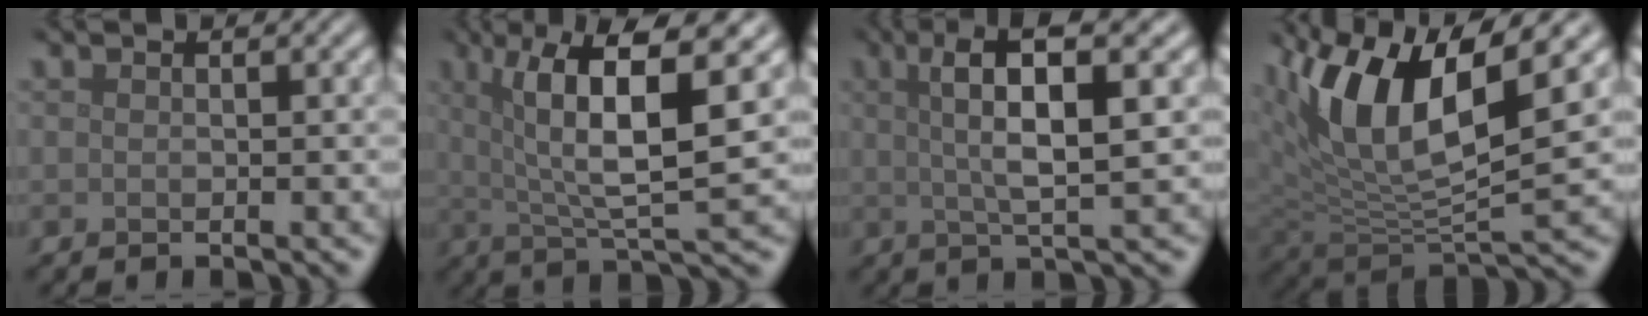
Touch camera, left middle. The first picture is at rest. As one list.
[{"total": 9.4, "force": [3.0, 2.2, 8.6], "torque": [-0.132, 0.004, 0.052]}, {"total": 7.0, "force": [2.4, 1.4, 6.4], "torque": [-0.096, 0.013, 0.035]}, {"total": 11.2, "force": [5.4, 4.1, 8.9], "torque": [-0.172, 0.003, 0.099]}]